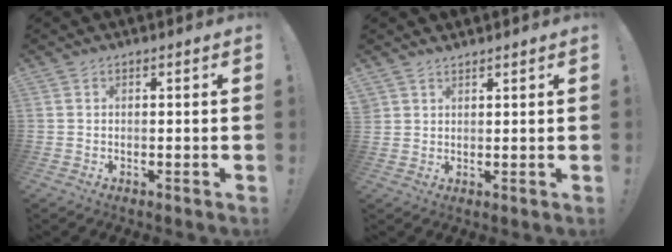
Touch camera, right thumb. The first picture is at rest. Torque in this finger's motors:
{"motor_torque": [0.32, 0.37, 0.17, 0.17, 0.00]}